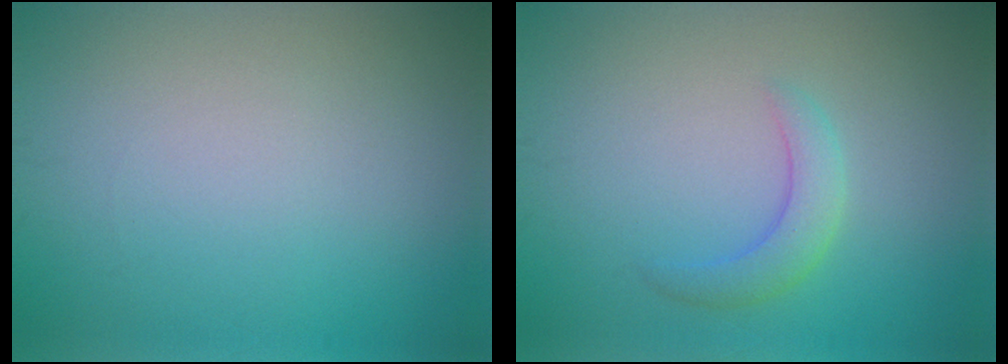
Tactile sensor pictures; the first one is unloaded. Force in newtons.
{"total": 2.4, "press": 2.4, "slide": 0.1}